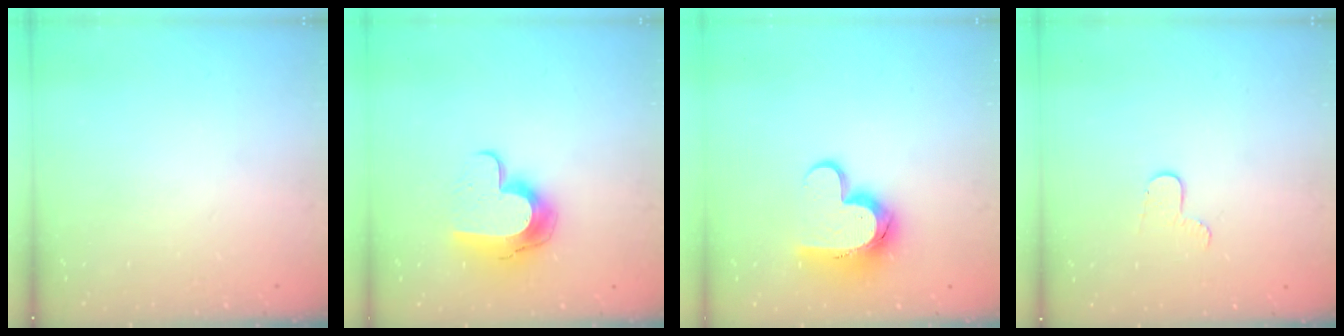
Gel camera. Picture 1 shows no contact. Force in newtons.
{"total": 12.1, "press": 12.0, "slide": 0.9}
{"total": 12.4, "press": 12.3, "slide": 1.0}
{"total": 5.1, "press": 5.1, "slide": 0.5}